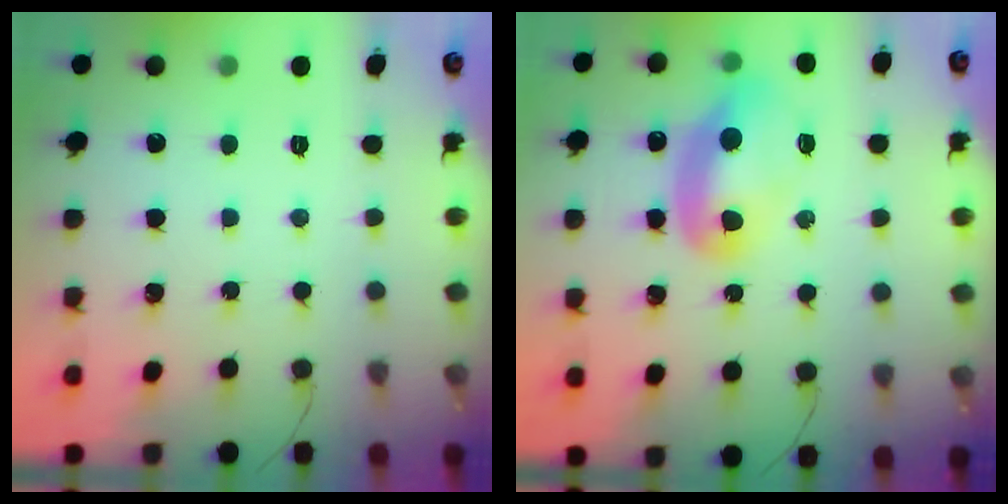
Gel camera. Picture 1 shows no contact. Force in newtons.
{"total": 11.5, "press": 11.5, "slide": 0.6}